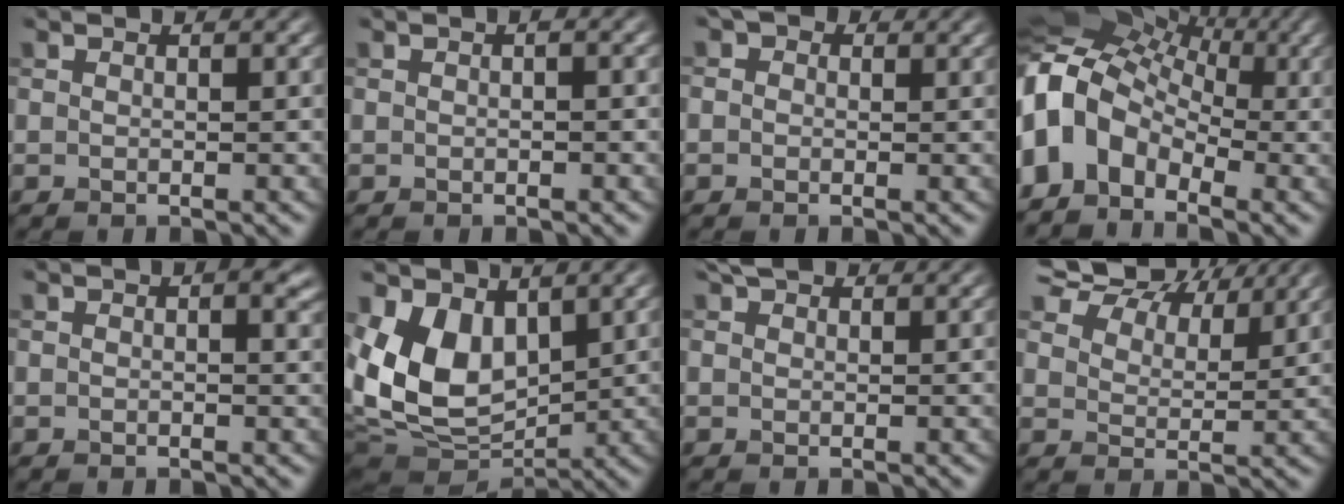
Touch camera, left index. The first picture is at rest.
{"total": 0.6, "force": [-0.3, 0.0, 0.5], "torque": [-0.010, 0.001, -0.007]}
{"total": 2.6, "force": [1.0, 2.0, 1.2], "torque": [-0.019, 0.006, -0.012]}
{"total": 11.9, "force": [-1.8, 8.9, 7.8], "torque": [-0.150, 0.018, -0.046]}
{"total": 2.4, "force": [0.9, 1.1, 1.9], "torque": [-0.021, -0.002, 0.012]}
{"total": 9.1, "force": [1.8, 6.0, 6.6], "torque": [-0.142, -0.015, 0.033]}
{"total": 1.7, "force": [1.2, 1.1, 0.7], "torque": [-0.013, 0.002, 0.019]}
{"total": 11.5, "force": [9.1, 5.2, 4.7], "torque": [-0.112, 0.002, 0.153]}